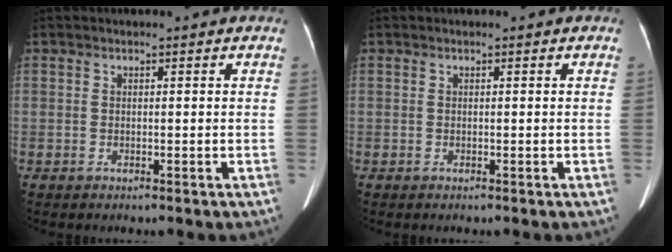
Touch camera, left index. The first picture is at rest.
{"total": 0.0}